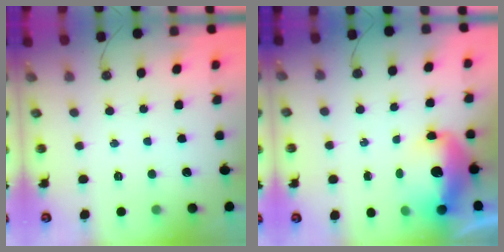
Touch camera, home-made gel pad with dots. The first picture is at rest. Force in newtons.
{"total": 13.7, "press": 13.7, "slide": 1.2}